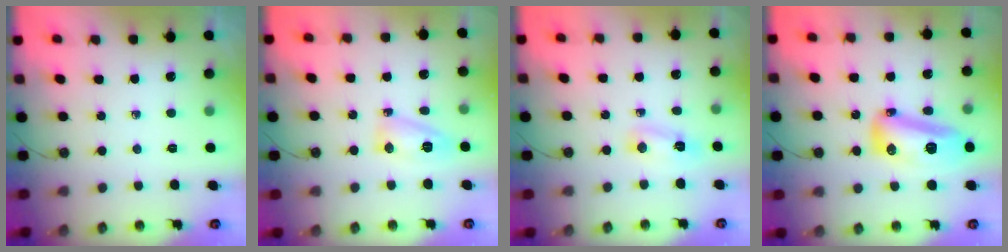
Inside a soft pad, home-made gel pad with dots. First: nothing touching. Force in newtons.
{"total": 7.2, "press": 7.2, "slide": 1.0}
{"total": 3.5, "press": 3.1, "slide": 1.5}
{"total": 14.6, "press": 14.5, "slide": 1.4}